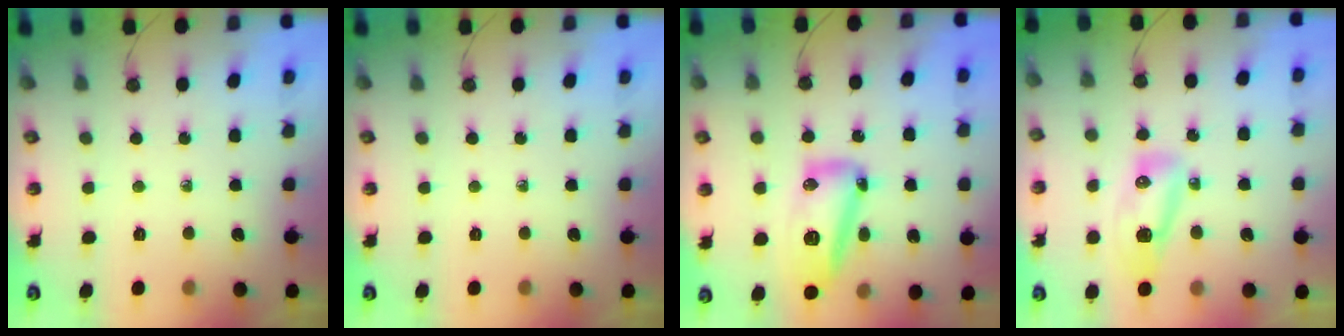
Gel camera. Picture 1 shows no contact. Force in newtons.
{"total": 0.0}
{"total": 28.9, "press": 19.3, "slide": 21.5}
{"total": 9.5, "press": 9.5, "slide": 1.3}